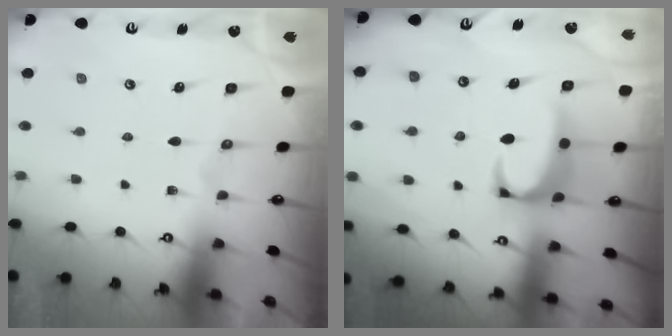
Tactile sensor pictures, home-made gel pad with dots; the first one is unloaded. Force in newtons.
{"total": 2.2, "press": 2.0, "slide": 0.9}